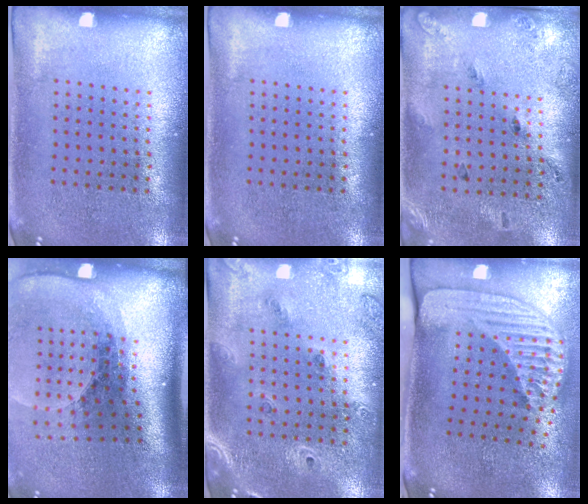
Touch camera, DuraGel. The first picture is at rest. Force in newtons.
{"total": 0.0}
{"total": 1.7, "press": 1.0, "slide": 1.4}
{"total": 2.6, "press": 1.9, "slide": 1.9}
{"total": 1.7, "press": 1.5, "slide": 0.7}
{"total": 2.4, "press": 1.8, "slide": 1.7}